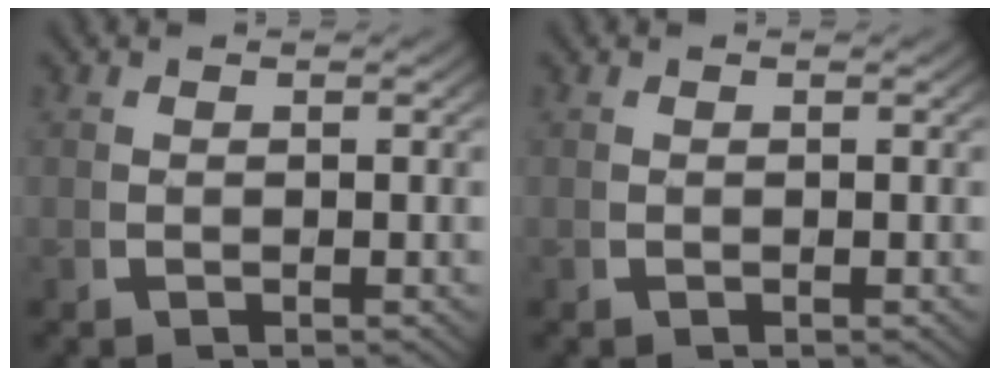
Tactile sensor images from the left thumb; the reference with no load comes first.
{"total": 0.0}